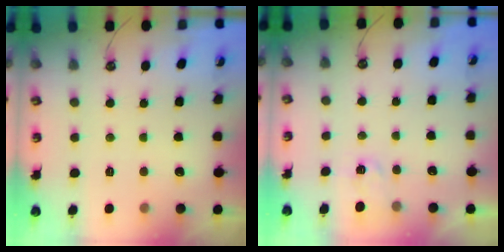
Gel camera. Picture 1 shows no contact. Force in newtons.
{"total": 2.9, "press": 2.9, "slide": 0.4}